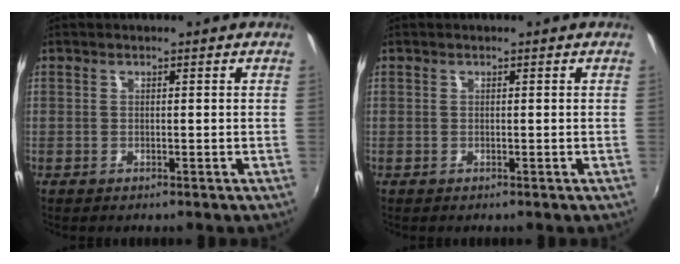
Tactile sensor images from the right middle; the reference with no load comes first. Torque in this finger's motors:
{"motor_torque": [-0.05, 0.05, 0.00, 0.00]}